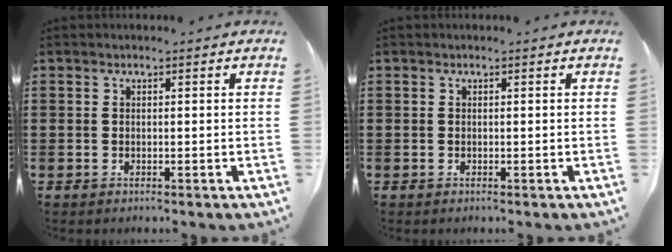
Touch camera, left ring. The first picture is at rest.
{"total": 0.0}